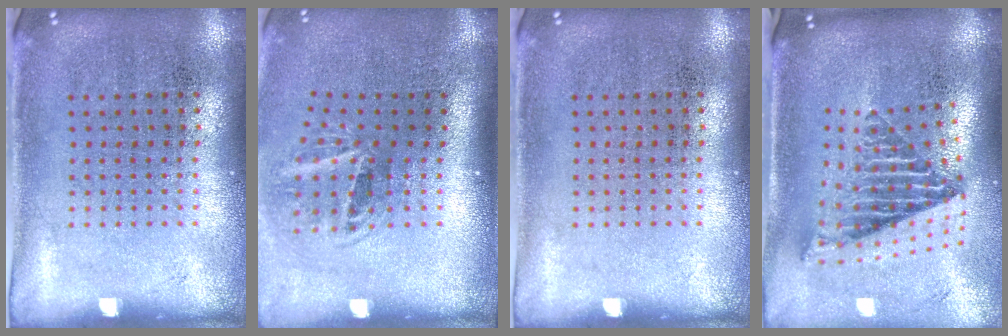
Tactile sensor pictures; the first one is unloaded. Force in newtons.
{"total": 2.0, "press": 1.2, "slide": 1.5}
{"total": 0.0}
{"total": 2.6, "press": 1.6, "slide": 2.0}